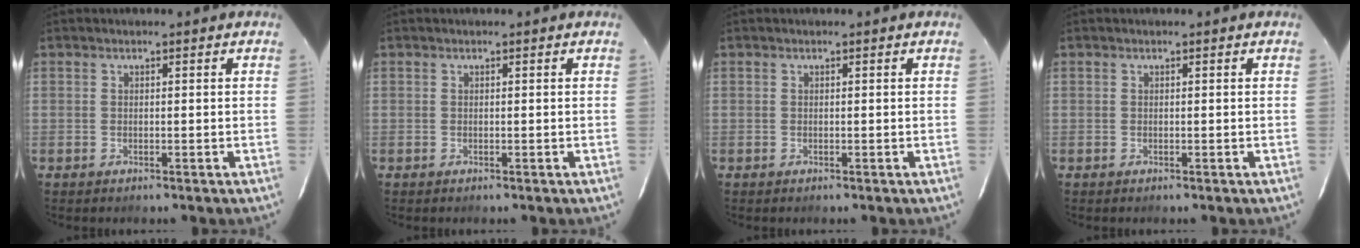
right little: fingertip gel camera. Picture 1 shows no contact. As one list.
[{"total": 0.0}, {"total": 0.0}, {"total": 0.0}]